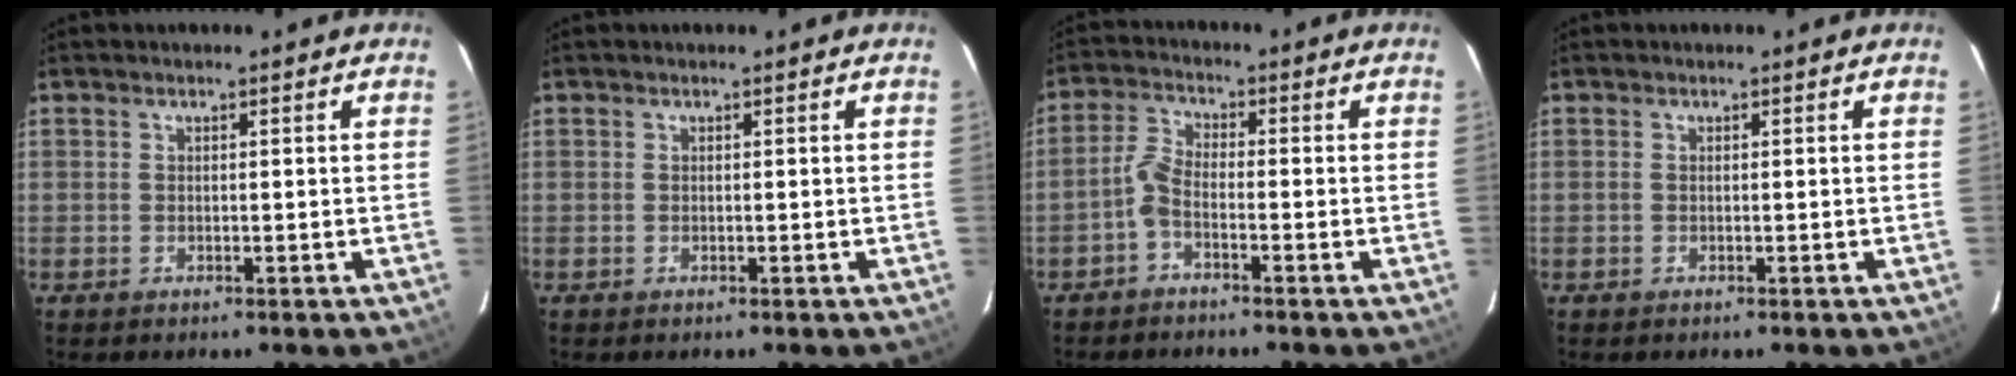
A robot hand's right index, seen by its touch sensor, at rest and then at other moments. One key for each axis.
{"total": 0.0}
{"total": 3.2, "fx": -1.9, "fy": 1.0, "fz": 2.4, "tx": -0.064, "ty": 0.013, "tz": -0.044}
{"total": 0.0}